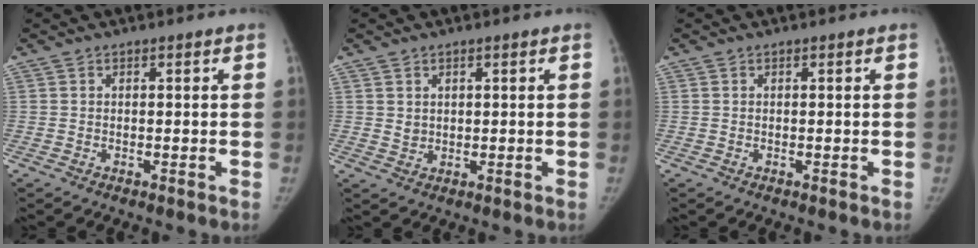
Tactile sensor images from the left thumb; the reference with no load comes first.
{"total": 1.9, "force": [0.9, 1.5, 0.7], "torque": [-0.002, -0.007, 0.021]}
{"total": 0.0}